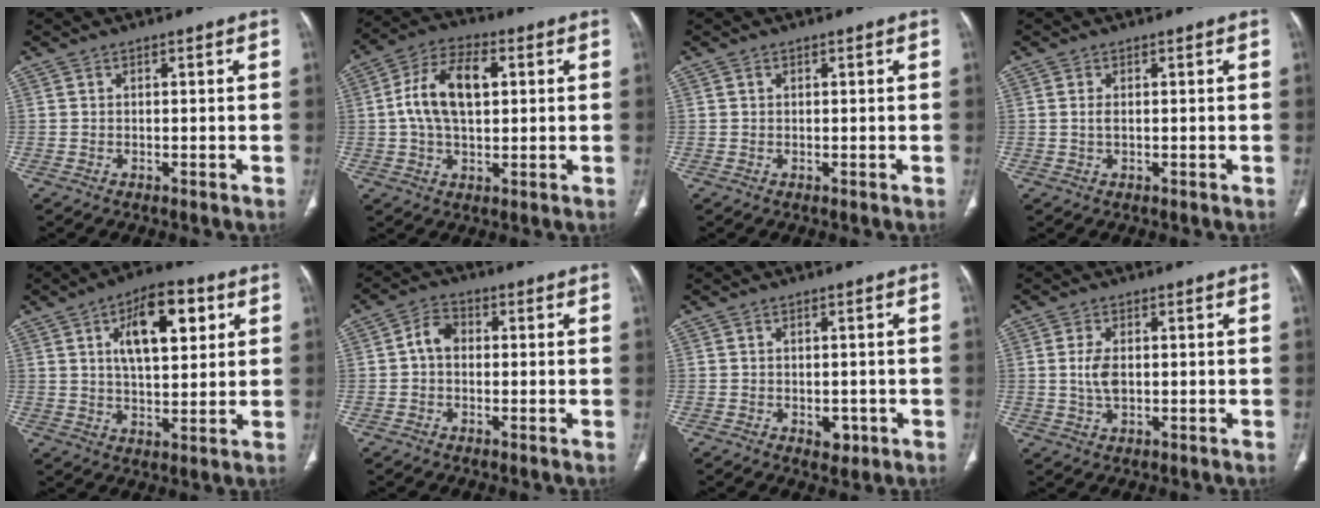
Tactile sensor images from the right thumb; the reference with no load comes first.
{"total": 12.1, "force": [1.8, 6.8, 9.9], "torque": [-0.178, 0.019, 0.028]}
{"total": 0.0}
{"total": 1.4, "force": [0.2, 0.6, 1.2], "torque": [-0.028, 0.001, 0.008]}
{"total": 14.0, "force": [4.9, 6.5, 11.4], "torque": [-0.150, -0.006, 0.078]}
{"total": 4.0, "force": [-0.1, 3.0, 2.7], "torque": [-0.040, 0.015, -0.010]}
{"total": 2.8, "force": [-1.0, 1.9, 1.8], "torque": [-0.009, 0.002, -0.008]}
{"total": 4.2, "force": [0.3, 2.3, 3.5], "torque": [-0.074, -0.002, 0.008]}